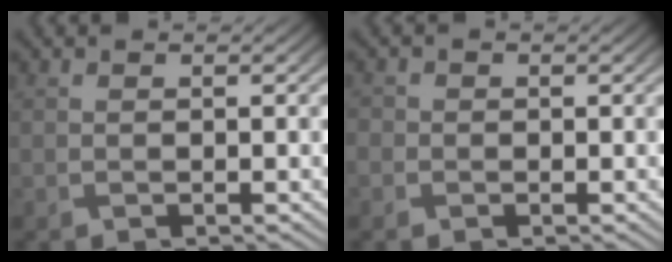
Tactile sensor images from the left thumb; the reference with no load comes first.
{"total": 1.3, "force": [-0.4, 1.3, 0.2], "torque": [0.000, -0.002, -0.012]}